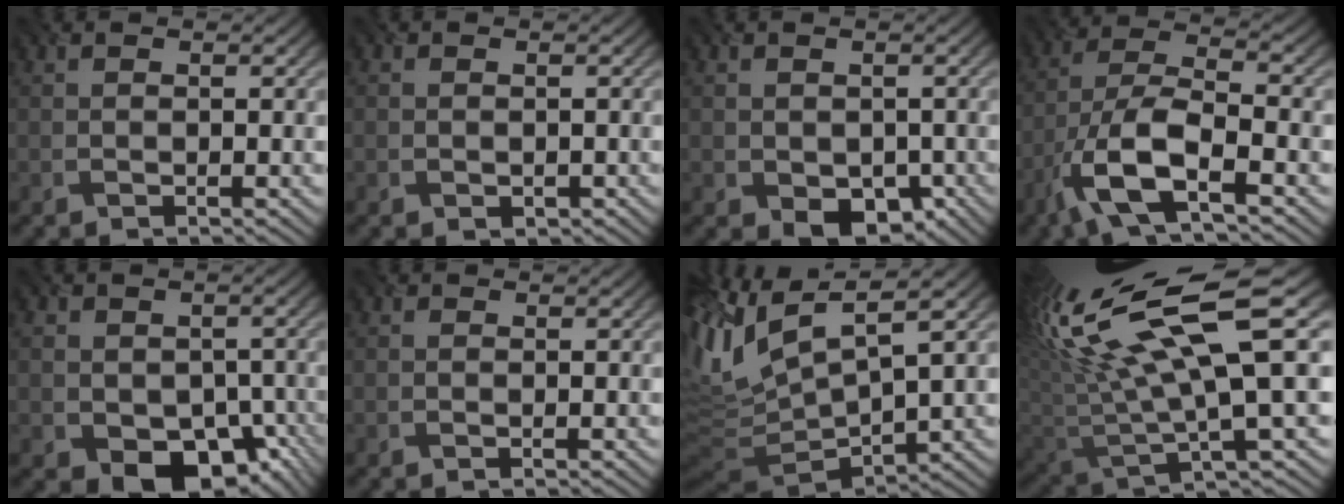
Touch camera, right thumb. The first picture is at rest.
{"total": 0.9, "force": [0.0, 0.9, 0.3], "torque": [-0.004, -0.006, -0.001]}
{"total": 4.4, "force": [-1.6, 3.1, 2.7], "torque": [-0.045, -0.019, -0.020]}
{"total": 10.2, "force": [-5.3, 3.2, 8.1], "torque": [-0.168, -0.001, -0.114]}
{"total": 10.5, "force": [-4.1, 8.0, 5.5], "torque": [-0.069, -0.031, -0.065]}
{"total": 0.0}
{"total": 12.3, "force": [2.6, 4.6, 11.1], "torque": [-0.258, 0.007, 0.062]}
{"total": 17.6, "force": [7.4, 4.7, 15.3], "torque": [-0.335, 0.009, 0.136]}